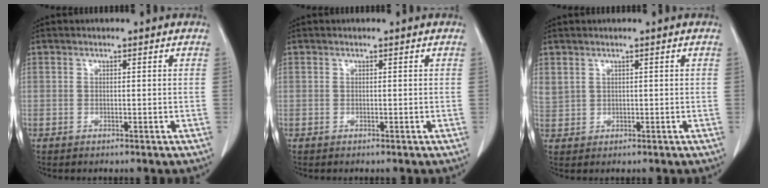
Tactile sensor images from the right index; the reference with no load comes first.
{"total": 0.0}
{"total": 2.8, "force": [1.6, 2.0, 1.1], "torque": [-0.032, 0.013, 0.045]}